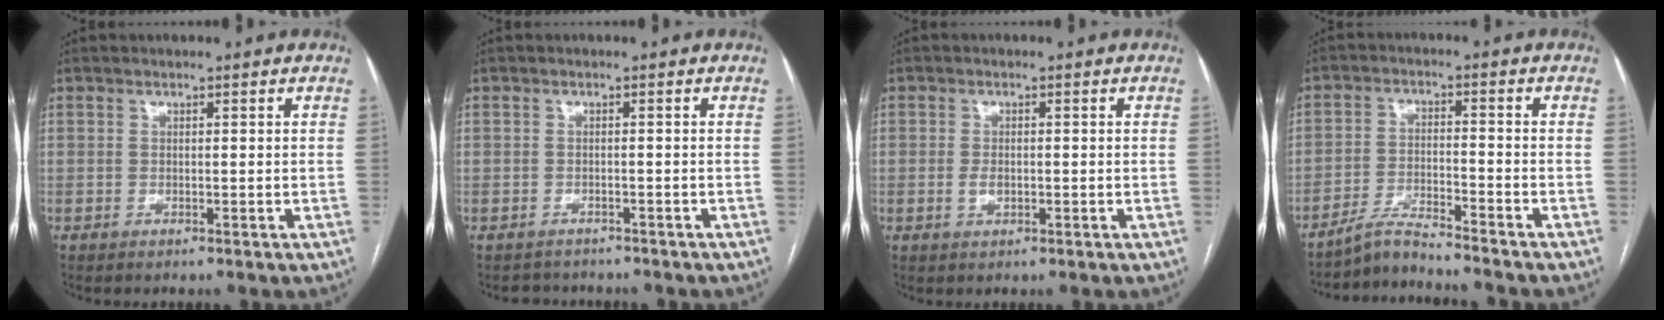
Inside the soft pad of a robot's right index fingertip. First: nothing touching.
{"total": 3.2, "force": [-2.6, 1.7, -0.4], "torque": [0.001, 0.005, -0.041]}
{"total": 1.9, "force": [-0.4, 1.1, 1.5], "torque": [-0.027, 0.002, -0.004]}
{"total": 5.6, "force": [-5.5, -0.7, 1.2], "torque": [-0.021, -0.014, -0.100]}